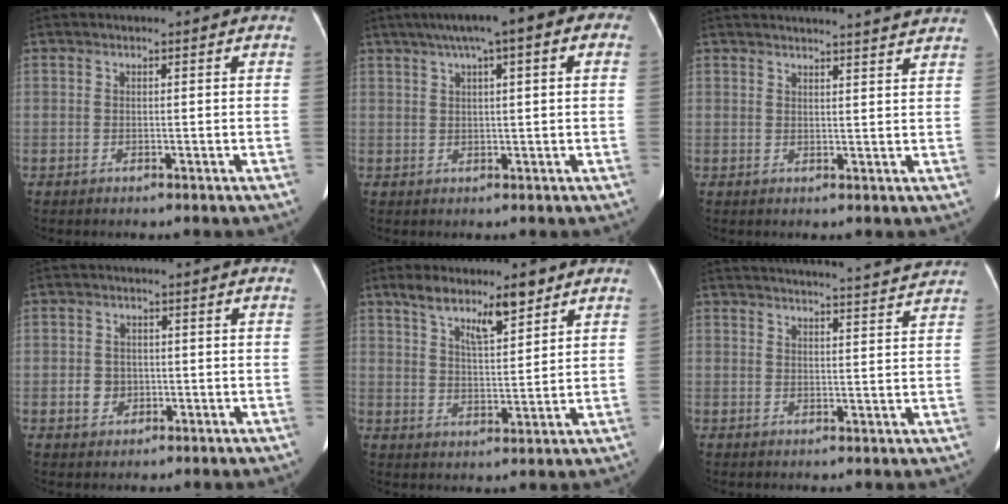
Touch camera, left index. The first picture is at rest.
{"total": 11.0, "force": [5.4, 2.1, 9.4], "torque": [-0.132, 0.042, 0.068]}
{"total": 11.9, "force": [11.5, -0.5, 3.2], "torque": [-0.043, -0.012, 0.123]}
{"total": 2.7, "force": [-0.6, 2.5, 1.0], "torque": [-0.019, 0.004, -0.005]}
{"total": 8.3, "force": [5.8, 2.0, 5.6], "torque": [-0.095, 0.002, 0.100]}
{"total": 16.2, "force": [15.6, -0.1, 4.3], "torque": [-0.061, -0.015, 0.191]}